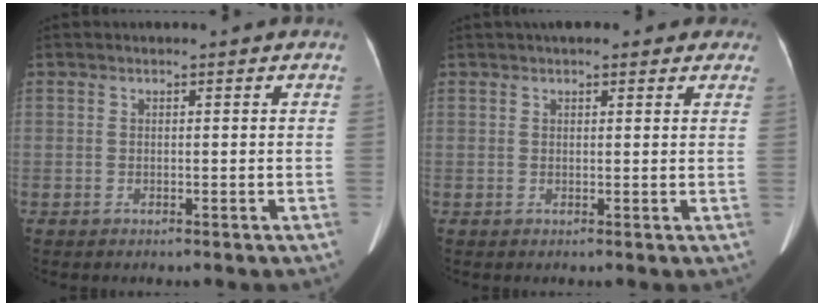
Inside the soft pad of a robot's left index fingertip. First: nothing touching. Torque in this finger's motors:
{"motor_torque": [1.01, -1.13, 0.39, 0.09]}